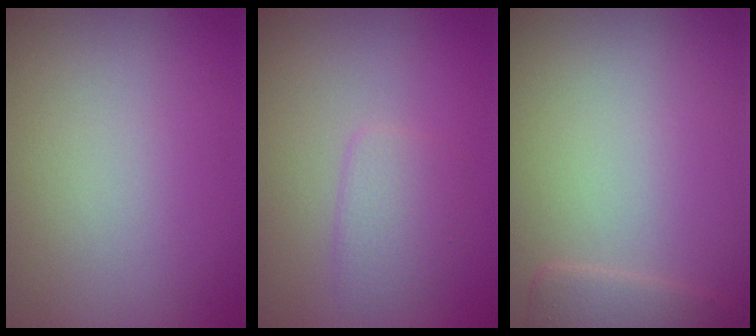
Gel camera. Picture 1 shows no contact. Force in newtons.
{"total": 1.9, "press": 1.9, "slide": 0.2}
{"total": 1.2, "press": 1.2, "slide": 0.1}